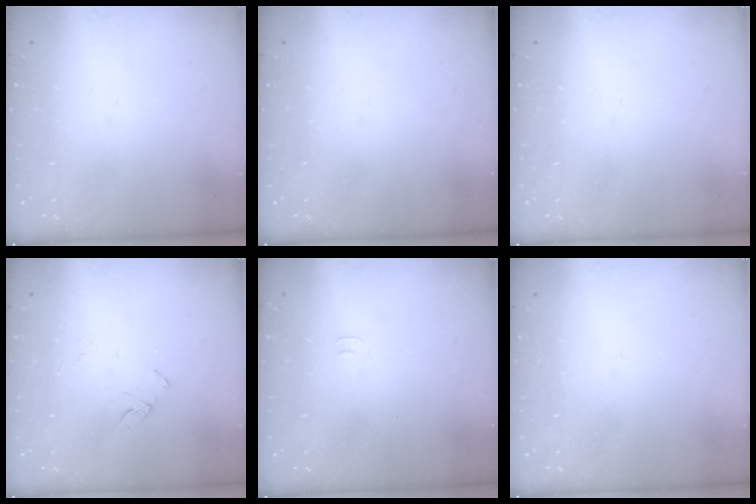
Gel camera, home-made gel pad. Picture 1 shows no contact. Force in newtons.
{"total": 0.0}
{"total": 0.0}
{"total": 6.2, "press": 6.2, "slide": 0.5}
{"total": 3.1, "press": 3.0, "slide": 0.5}
{"total": 0.0}